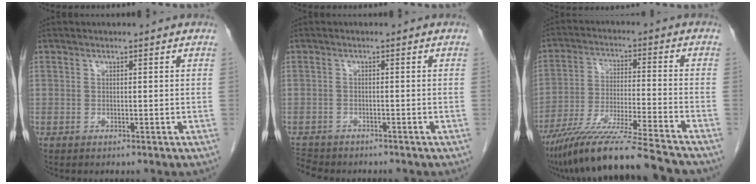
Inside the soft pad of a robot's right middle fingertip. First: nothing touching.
{"total": 4.7, "force": [-4.4, 1.4, 1.0], "torque": [-0.024, -0.011, -0.073]}
{"total": 16.8, "force": [-14.1, -0.7, 9.1], "torque": [-0.176, -0.040, -0.243]}